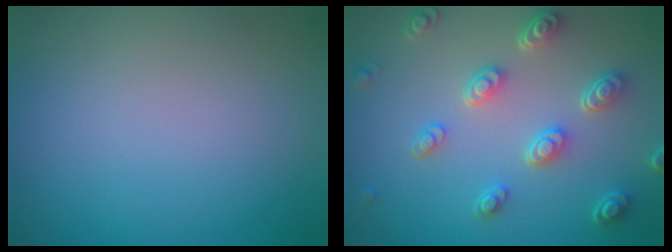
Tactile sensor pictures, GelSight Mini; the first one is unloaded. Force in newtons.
{"total": 4.6, "press": 3.6, "slide": 2.8}